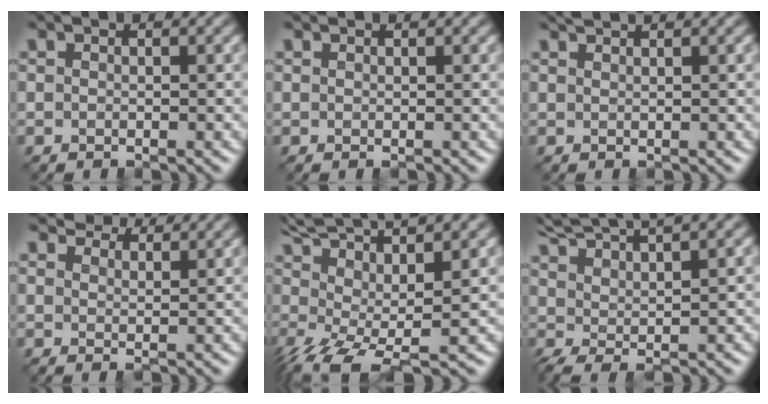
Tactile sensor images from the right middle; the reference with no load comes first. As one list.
[{"total": 0.6, "force": [0.5, 0.0, 0.3], "torque": [-0.007, 0.000, 0.006]}, {"total": 1.6, "force": [1.3, 0.3, 0.8], "torque": [-0.003, 0.002, 0.015]}, {"total": 4.9, "force": [4.5, 1.1, 1.4], "torque": [-0.036, 0.004, 0.060]}, {"total": 10.9, "force": [3.9, 3.4, 9.6], "torque": [-0.183, 0.010, 0.083]}, {"total": 7.5, "force": [5.5, 1.6, 4.8], "torque": [-0.091, 0.020, 0.096]}]